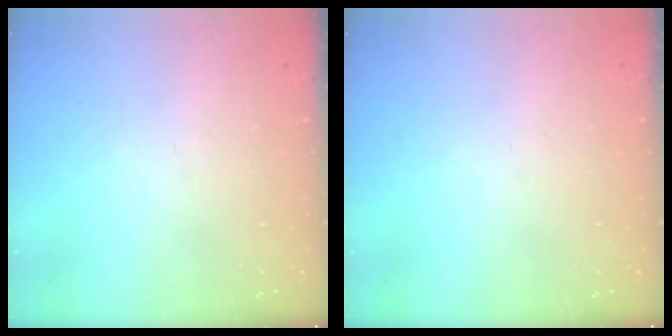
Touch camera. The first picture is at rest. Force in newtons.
{"total": 0.0}